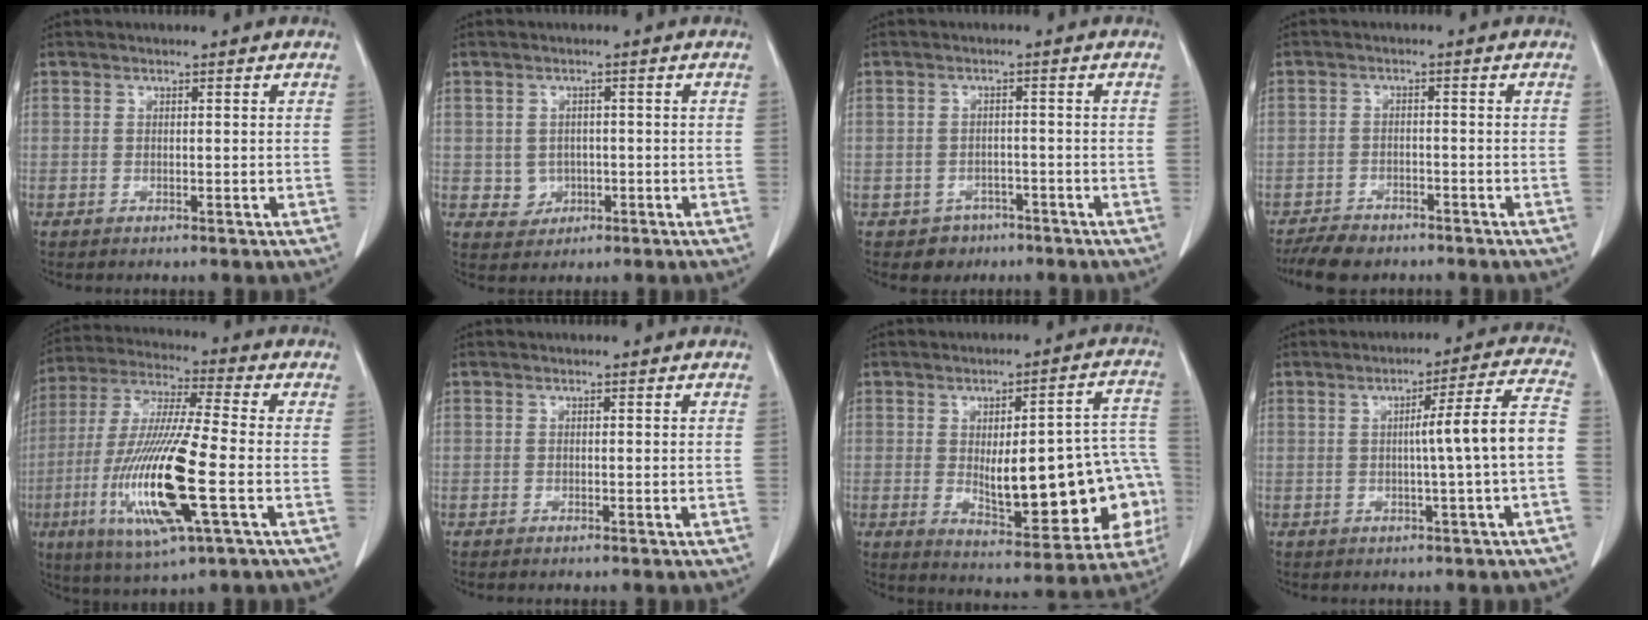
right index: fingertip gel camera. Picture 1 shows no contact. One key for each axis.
{"total": 3.3, "fx": -0.3, "fy": 3.2, "fz": 0.5, "tx": 0.003, "ty": 0.008, "tz": 0.007}
{"total": 3.2, "fx": -1.9, "fy": 2.6, "fz": 0.0, "tx": 0.003, "ty": 0.013, "tz": -0.021}
{"total": 5.7, "fx": -4.8, "fy": 2.2, "fz": 2.0, "tx": -0.030, "ty": -0.007, "tz": -0.077}
{"total": 18.3, "fx": -4.6, "fy": 1.5, "fz": 17.6, "tx": -0.367, "ty": -0.021, "tz": -0.083}
{"total": 0.0}
{"total": 21.1, "fx": -2.7, "fy": 6.6, "fz": 19.9, "tx": -0.190, "ty": 0.036, "tz": -0.005}
{"total": 8.7, "fx": -0.9, "fy": -1.1, "fz": 8.5, "tx": -0.120, "ty": 0.016, "tz": -0.013}